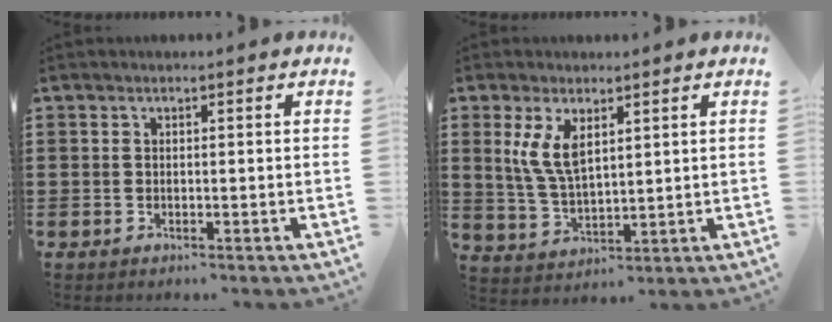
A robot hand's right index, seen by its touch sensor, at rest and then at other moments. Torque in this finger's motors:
{"motor_torque": [0.30, 1.49, 0.27, 0.12]}